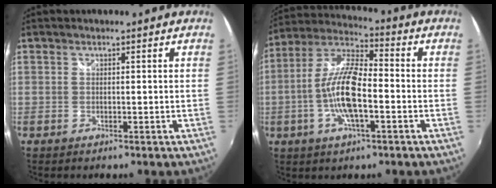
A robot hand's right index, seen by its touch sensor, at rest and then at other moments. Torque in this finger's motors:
{"motor_torque": [1.31, -0.83, 0.47, 0.21]}